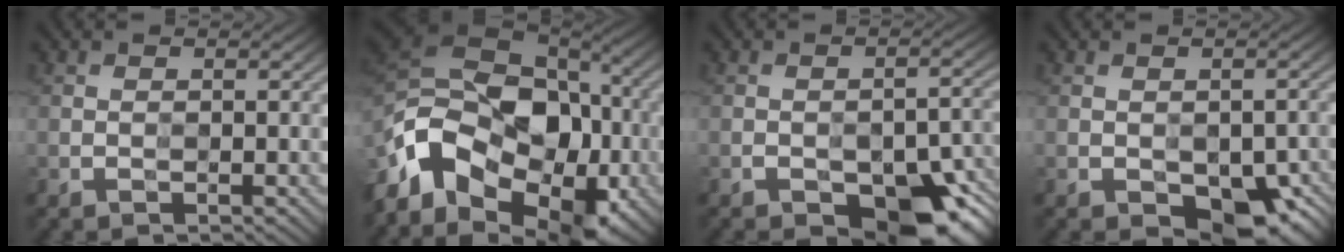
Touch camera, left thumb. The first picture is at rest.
{"total": 17.7, "force": [-6.9, 12.0, 11.1], "torque": [-0.249, -0.017, -0.114]}
{"total": 13.7, "force": [-9.3, 6.4, 7.7], "torque": [-0.095, -0.021, -0.120]}
{"total": 9.3, "force": [-5.0, 5.1, 5.9], "torque": [-0.089, -0.019, -0.062]}